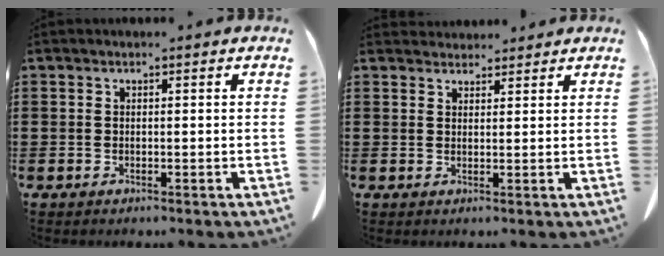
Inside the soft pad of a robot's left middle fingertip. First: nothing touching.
{"total": 2.4, "force": [2.4, 0.5, -0.1], "torque": [-0.005, -0.005, 0.047]}